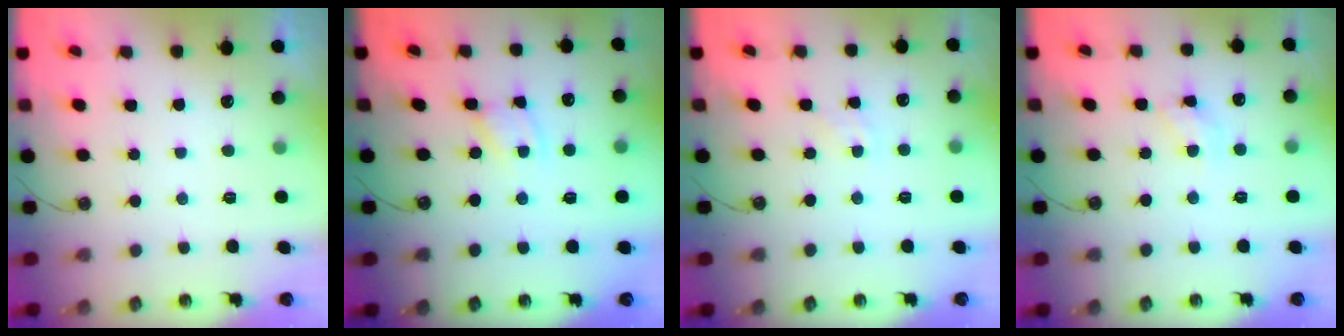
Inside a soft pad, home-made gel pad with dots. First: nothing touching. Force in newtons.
{"total": 2.0, "press": 2.0, "slide": 0.1}
{"total": 1.1, "press": 1.1, "slide": 0.2}
{"total": 7.4, "press": 7.4, "slide": 0.2}